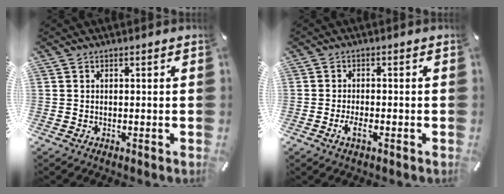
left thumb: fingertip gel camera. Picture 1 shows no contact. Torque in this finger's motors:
{"motor_torque": [0.27, 0.02, 0.01, 0.02, 0.06]}